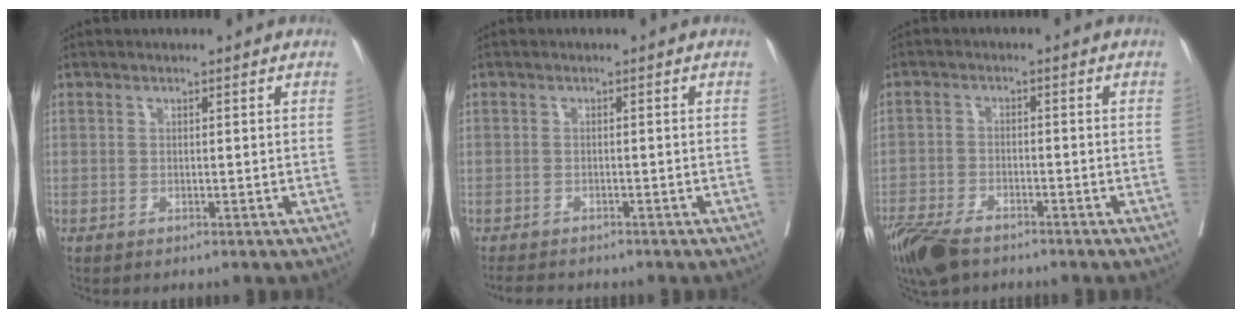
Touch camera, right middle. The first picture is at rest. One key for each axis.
{"total": 3.9, "fx": -3.5, "fy": 1.2, "fz": 1.3, "tx": -0.022, "ty": -0.008, "tz": -0.053}
{"total": 8.8, "fx": -6.7, "fy": 3.3, "fz": 4.6, "tx": -0.088, "ty": -0.015, "tz": -0.120}